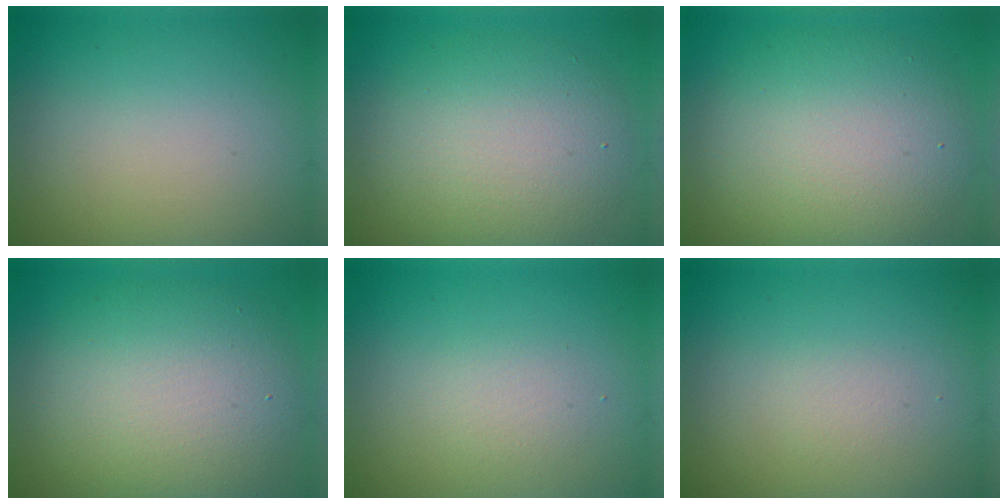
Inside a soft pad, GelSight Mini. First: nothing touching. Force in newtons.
{"total": 7.0, "press": 7.0, "slide": 0.5}
{"total": 8.8, "press": 8.8, "slide": 0.5}
{"total": 9.2, "press": 9.1, "slide": 0.8}
{"total": 1.4, "press": 1.4, "slide": 0.1}
{"total": 0.7, "press": 0.7, "slide": 0.0}